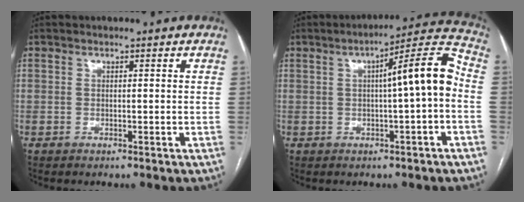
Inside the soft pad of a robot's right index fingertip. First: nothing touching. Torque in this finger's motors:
{"motor_torque": [1.03, -0.17, 0.45, 0.08]}